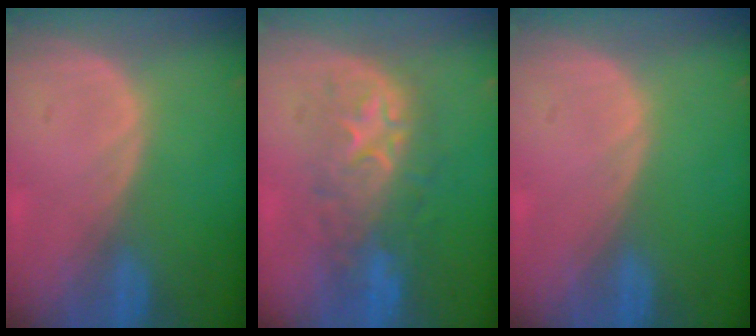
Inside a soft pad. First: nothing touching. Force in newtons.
{"total": 8.6, "press": 8.6, "slide": 0.5}
{"total": 0.0}